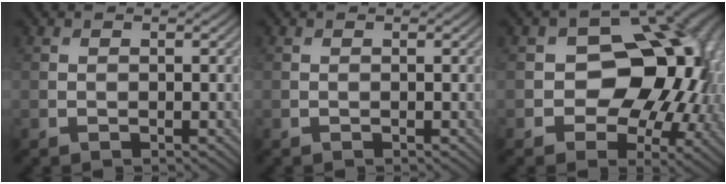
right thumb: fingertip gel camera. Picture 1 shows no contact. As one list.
[{"total": 0.0}, {"total": 13.8, "force": [-0.1, 9.8, 9.7], "torque": [-0.121, -0.004, -0.010]}]